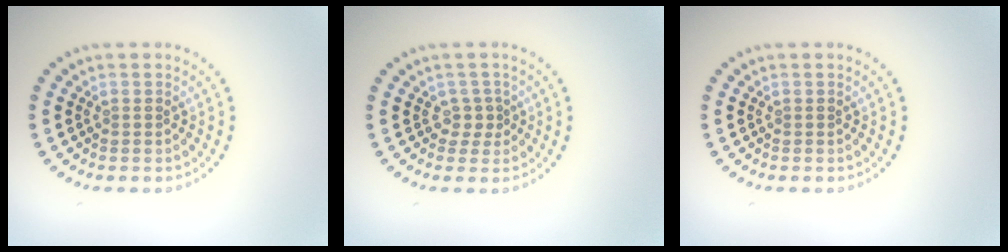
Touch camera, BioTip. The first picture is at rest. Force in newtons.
{"total": 1.5, "press": 1.1, "slide": 1.0}
{"total": 0.0}